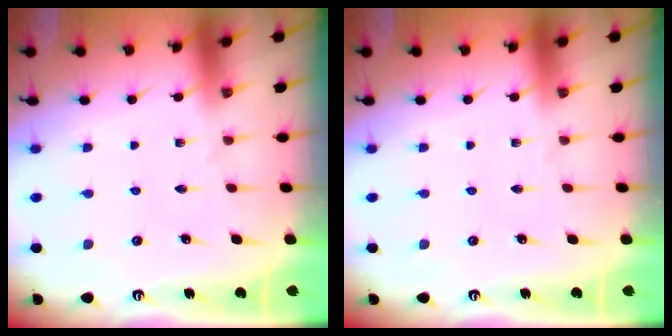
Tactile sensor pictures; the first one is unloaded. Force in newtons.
{"total": 0.0}